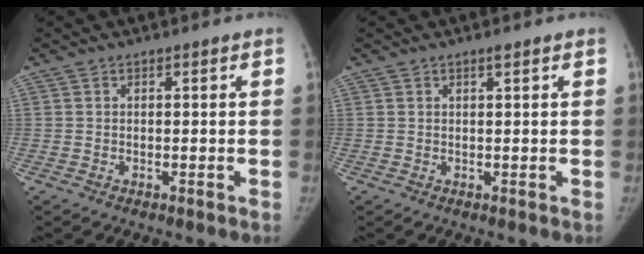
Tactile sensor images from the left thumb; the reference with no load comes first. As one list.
[{"total": 0.8, "force": [0.6, 0.1, 0.6], "torque": [-0.006, -0.002, 0.009]}]